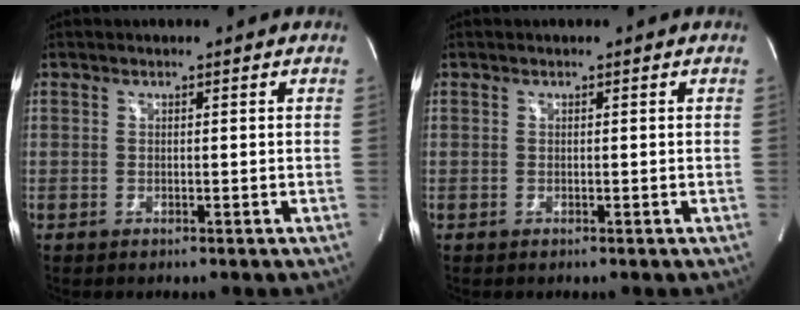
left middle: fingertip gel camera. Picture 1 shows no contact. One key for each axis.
{"total": 0.0}